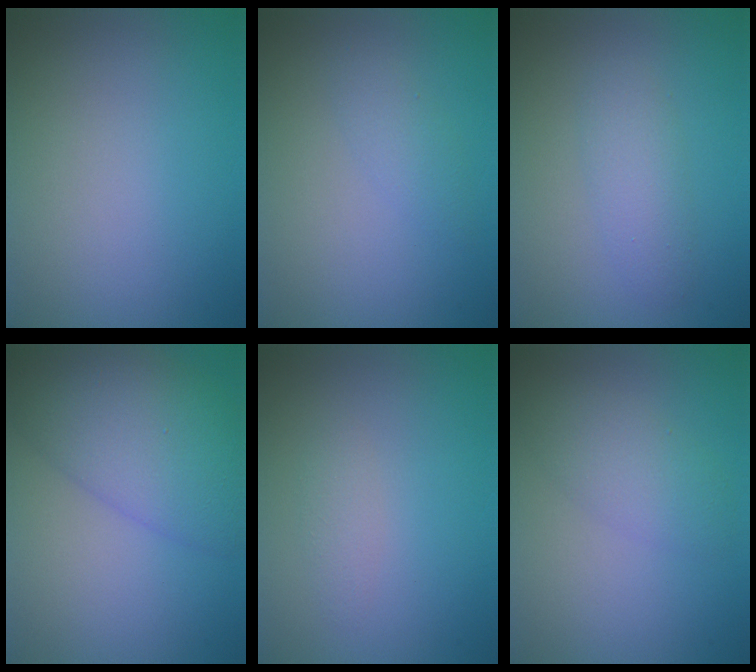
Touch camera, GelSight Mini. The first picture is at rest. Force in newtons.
{"total": 1.4, "press": 1.4, "slide": 0.0}
{"total": 2.3, "press": 2.3, "slide": 0.1}
{"total": 8.2, "press": 8.2, "slide": 0.3}
{"total": 1.0, "press": 1.0, "slide": 0.1}
{"total": 3.0, "press": 3.0, "slide": 0.1}